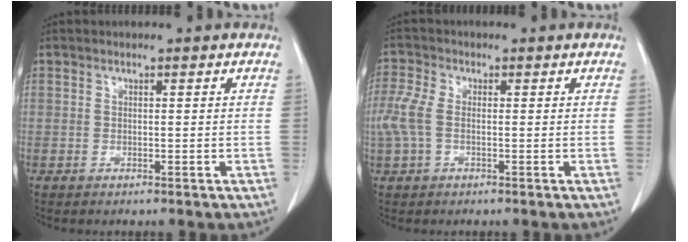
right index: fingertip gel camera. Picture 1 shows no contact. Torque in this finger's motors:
{"motor_torque": [0.76, 0.10, 0.35, 0.11]}